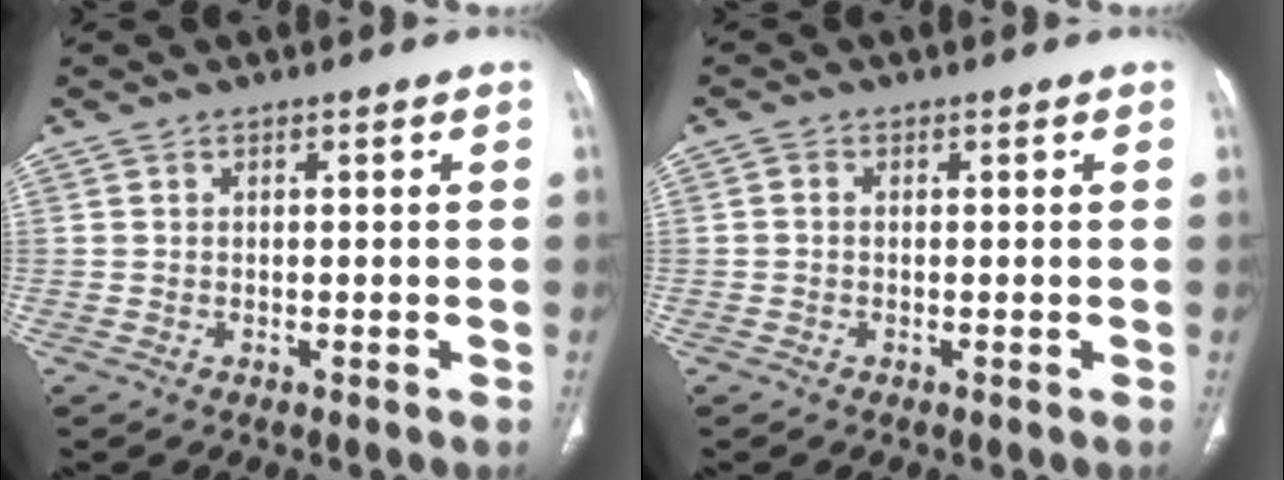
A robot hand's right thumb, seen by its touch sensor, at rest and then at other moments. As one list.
[{"total": 0.8, "force": [-0.1, 0.6, 0.5], "torque": [-0.007, 0.001, -0.005]}]